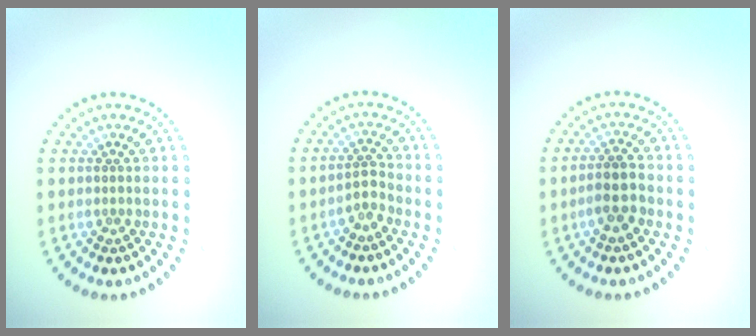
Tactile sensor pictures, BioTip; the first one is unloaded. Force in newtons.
{"total": 1.6, "press": 1.3, "slide": 1.0}
{"total": 2.6, "press": 2.4, "slide": 0.9}